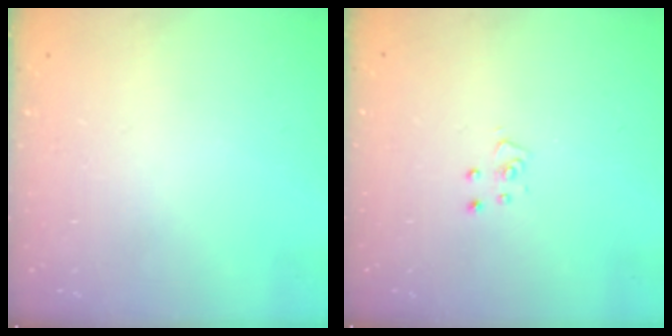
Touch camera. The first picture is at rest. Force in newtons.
{"total": 3.9, "press": 3.9, "slide": 0.2}